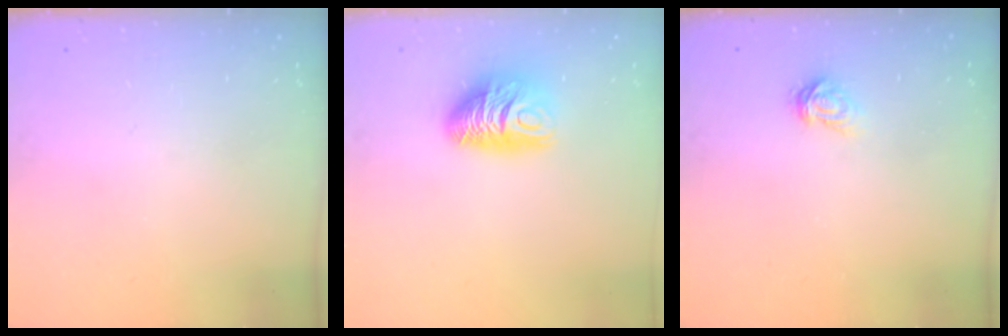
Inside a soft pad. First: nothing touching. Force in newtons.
{"total": 10.4, "press": 10.3, "slide": 1.0}
{"total": 3.4, "press": 3.4, "slide": 0.3}